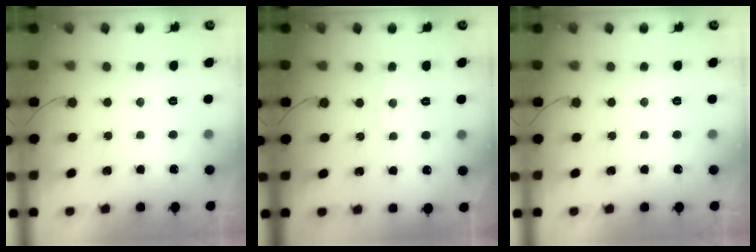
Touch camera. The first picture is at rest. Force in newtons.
{"total": 3.9, "press": 3.9, "slide": 0.2}
{"total": 0.0}